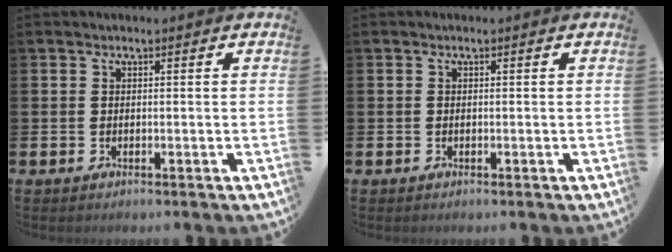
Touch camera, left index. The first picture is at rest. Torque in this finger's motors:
{"motor_torque": [-0.12, 0.06, -0.02, -0.01]}